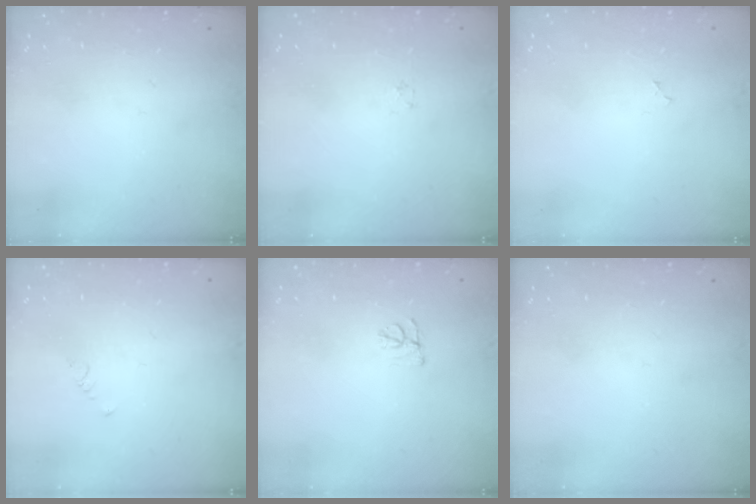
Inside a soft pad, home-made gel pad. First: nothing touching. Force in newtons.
{"total": 0.8, "press": 0.8, "slide": 0.2}
{"total": 2.3, "press": 2.3, "slide": 0.2}
{"total": 0.7, "press": 0.6, "slide": 0.2}
{"total": 5.6, "press": 5.5, "slide": 0.6}
{"total": 0.0}